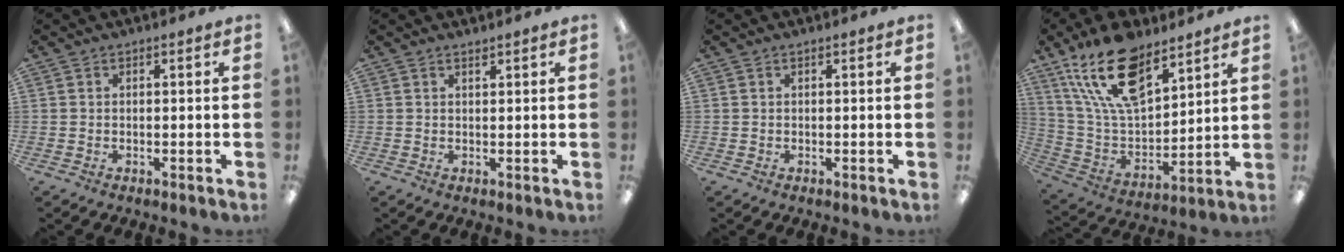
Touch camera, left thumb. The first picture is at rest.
{"total": 0.9, "force": [0.9, 0.1, 0.2], "torque": [-0.005, 0.000, 0.017]}
{"total": 0.0}
{"total": 20.5, "force": [13.2, 9.6, 12.3], "torque": [-0.234, -0.062, 0.236]}